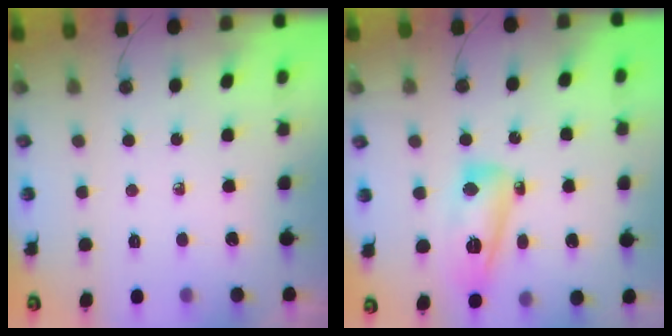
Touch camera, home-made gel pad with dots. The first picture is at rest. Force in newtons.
{"total": 13.8, "press": 13.7, "slide": 1.2}